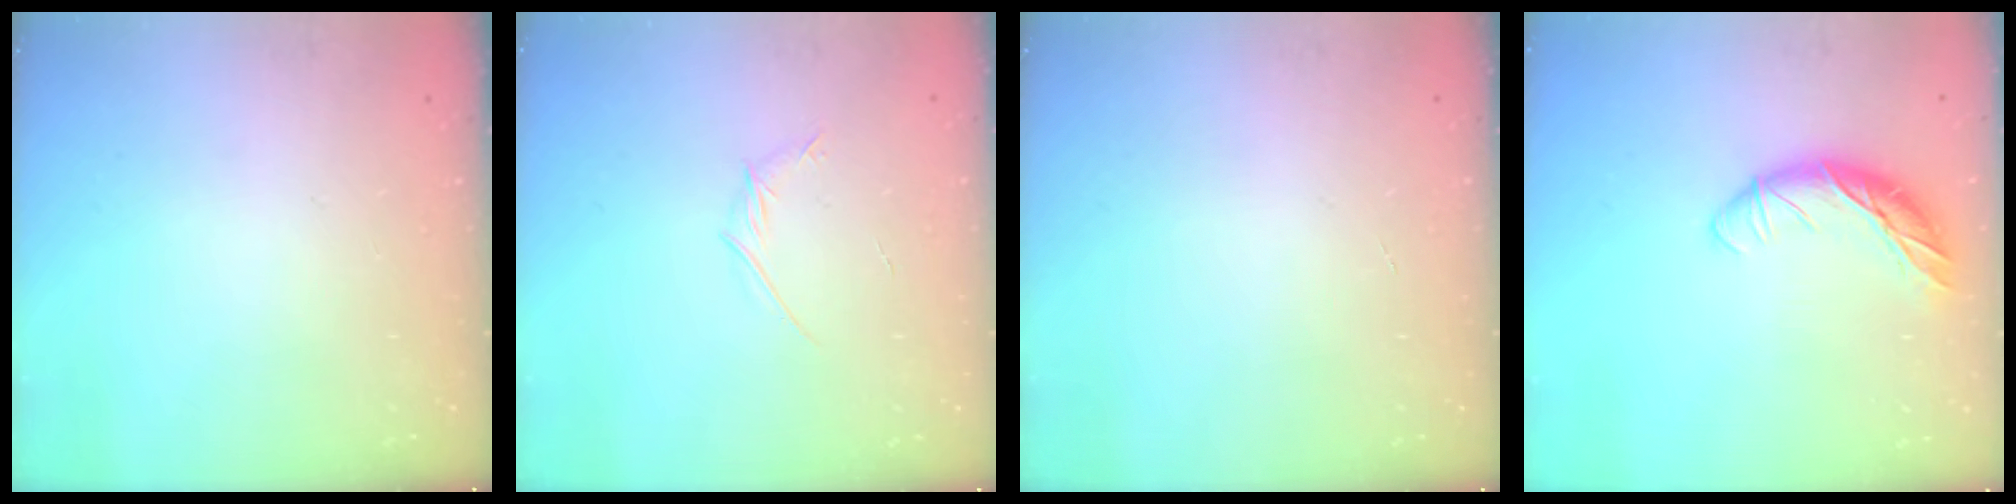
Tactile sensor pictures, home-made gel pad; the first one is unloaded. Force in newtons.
{"total": 3.3, "press": 3.2, "slide": 1.0}
{"total": 0.0}
{"total": 11.1, "press": 11.0, "slide": 1.5}